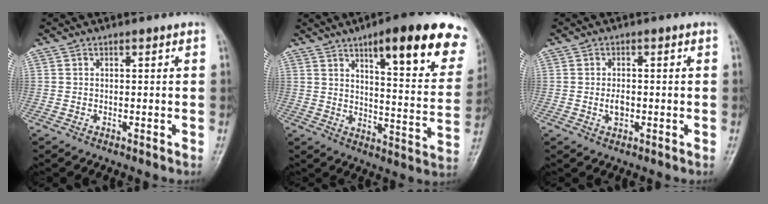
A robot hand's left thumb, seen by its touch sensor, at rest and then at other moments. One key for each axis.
{"total": 22.4, "fx": 12.7, "fy": 5.9, "fz": 17.5, "tx": -0.196, "ty": -0.044, "tz": 0.169}
{"total": 2.5, "fx": -0.4, "fy": 1.7, "fz": 1.9, "tx": -0.029, "ty": 0.002, "tz": -0.008}